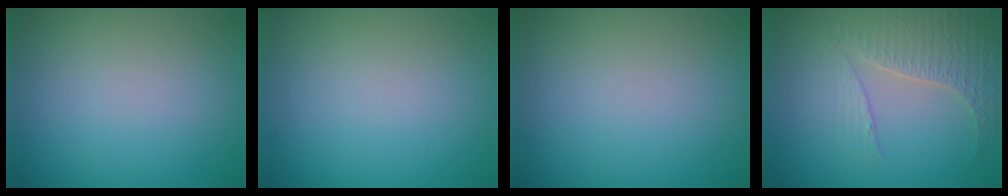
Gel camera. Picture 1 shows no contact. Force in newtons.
{"total": 0.0}
{"total": 0.0}
{"total": 3.6, "press": 2.8, "slide": 2.3}